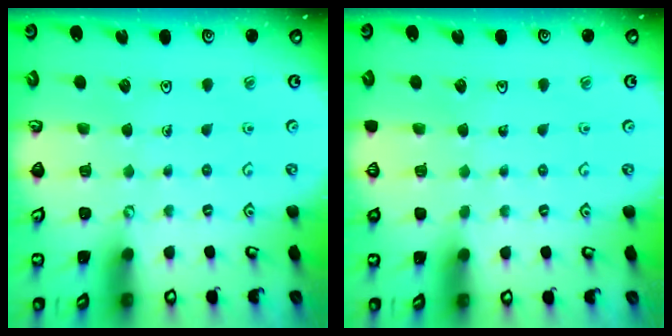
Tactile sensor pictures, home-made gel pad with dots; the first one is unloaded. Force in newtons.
{"total": 0.0}